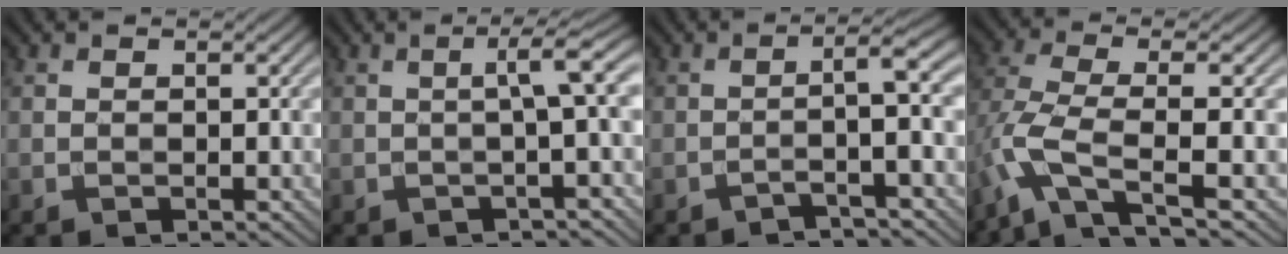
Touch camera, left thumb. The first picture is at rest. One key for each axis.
{"total": 4.1, "fx": 0.1, "fy": 0.3, "fz": 4.1, "tx": -0.061, "ty": 0.017, "tz": -0.008}
{"total": 3.9, "fx": -1.6, "fy": 0.1, "fz": 3.5, "tx": -0.048, "ty": 0.019, "tz": -0.050}
{"total": 7.3, "fx": -3.1, "fy": 2.1, "fz": 6.2, "tx": -0.142, "ty": 0.001, "tz": -0.077}